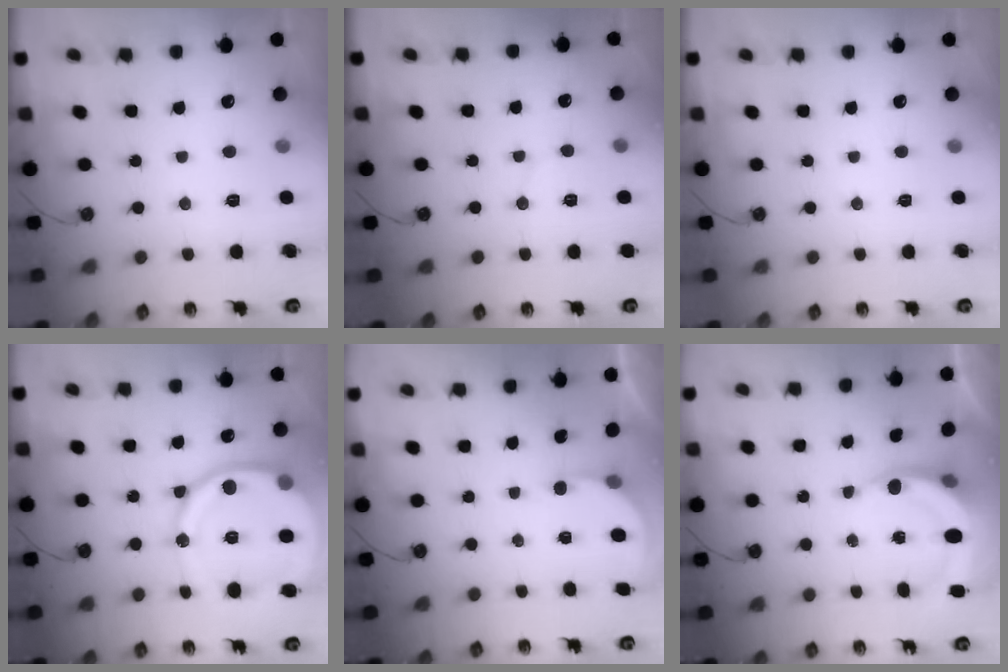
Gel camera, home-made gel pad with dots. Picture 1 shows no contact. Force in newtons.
{"total": 2.9, "press": 2.9, "slide": 0.3}
{"total": 0.0}
{"total": 18.7, "press": 18.5, "slide": 2.0}
{"total": 2.4, "press": 2.4, "slide": 0.3}
{"total": 6.4, "press": 6.3, "slide": 1.4}